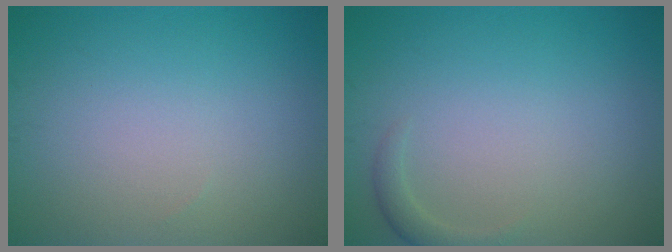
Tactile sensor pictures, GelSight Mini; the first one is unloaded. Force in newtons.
{"total": 1.2, "press": 1.2, "slide": 0.1}